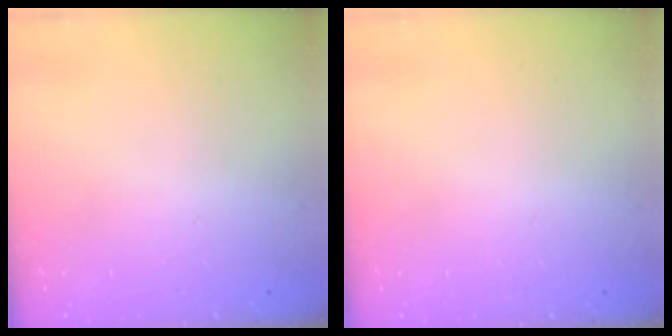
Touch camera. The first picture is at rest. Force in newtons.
{"total": 0.0}